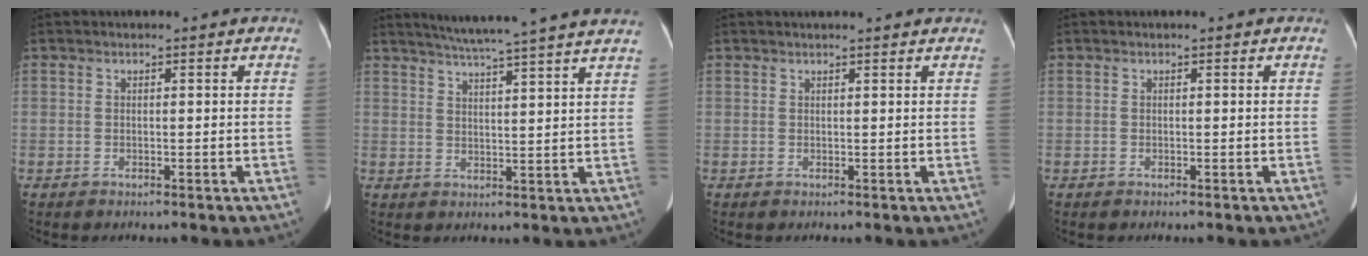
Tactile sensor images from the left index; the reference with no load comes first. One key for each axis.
{"total": 16.0, "fx": 14.0, "fy": -1.2, "fz": 7.7, "tx": -0.128, "ty": 0.000, "tz": 0.178}
{"total": 5.0, "fx": 4.6, "fy": 0.3, "fz": 1.9, "tx": -0.025, "ty": 0.025, "tz": 0.050}
{"total": 0.0}